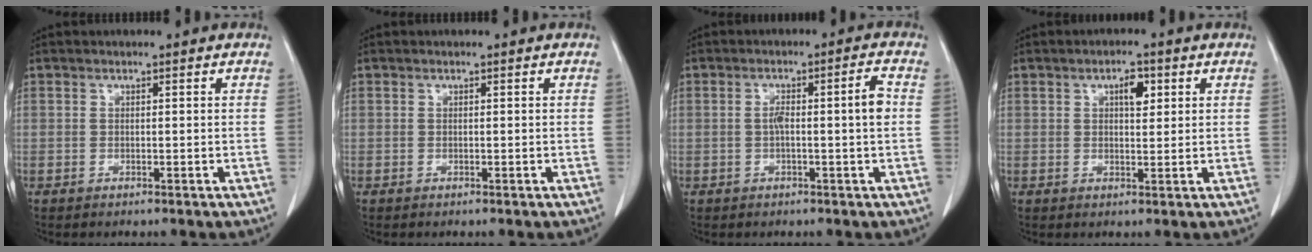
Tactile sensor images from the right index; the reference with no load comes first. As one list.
[{"total": 0.0}, {"total": 5.0, "force": [-0.1, 0.0, 5.0], "torque": [-0.089, 0.014, 0.001]}, {"total": 3.2, "force": [1.3, 1.3, 2.6], "torque": [-0.042, 0.002, 0.020]}]